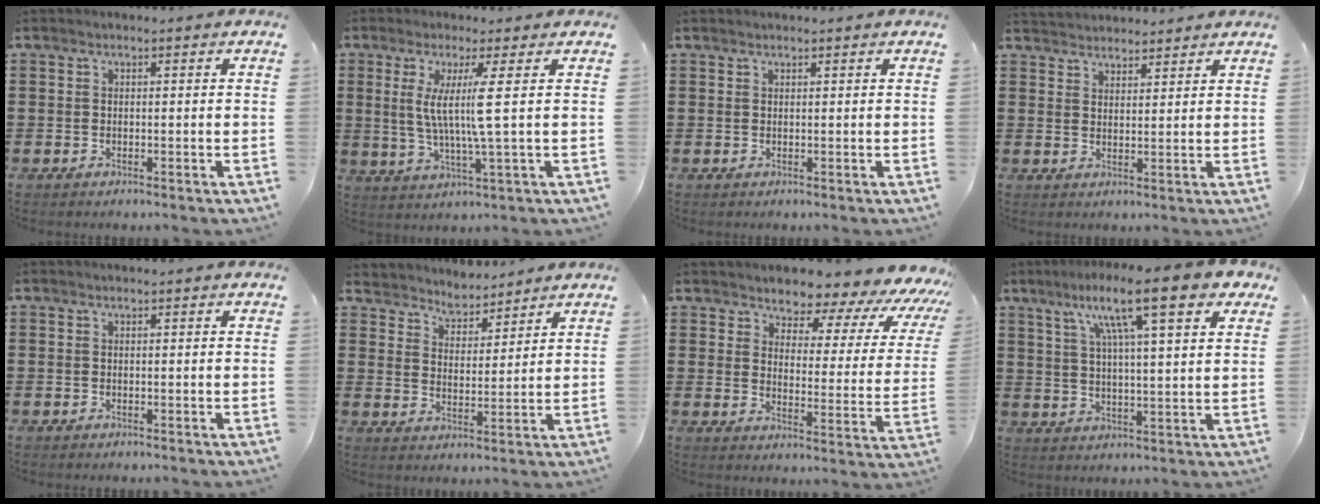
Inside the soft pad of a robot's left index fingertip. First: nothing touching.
{"total": 7.3, "force": [1.4, -1.0, 7.1], "torque": [-0.148, -0.013, 0.014]}
{"total": 0.5, "force": [0.5, 0.0, 0.1], "torque": [-0.003, 0.000, 0.011]}
{"total": 2.9, "force": [2.8, 0.6, -0.5], "torque": [0.001, -0.005, 0.055]}
{"total": 0.0}
{"total": 4.1, "force": [4.0, 0.9, -0.5], "torque": [-0.011, -0.022, 0.071]}
{"total": 4.7, "force": [4.2, 1.8, 0.9], "torque": [-0.032, -0.038, 0.064]}
{"total": 14.1, "force": [8.7, 2.2, 10.9], "torque": [-0.207, -0.015, 0.137]}